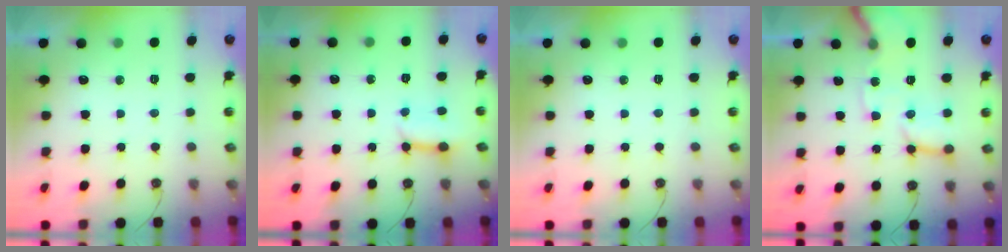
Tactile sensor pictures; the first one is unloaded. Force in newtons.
{"total": 5.0, "press": 4.9, "slide": 0.6}
{"total": 0.0}
{"total": 11.7, "press": 11.6, "slide": 1.5}